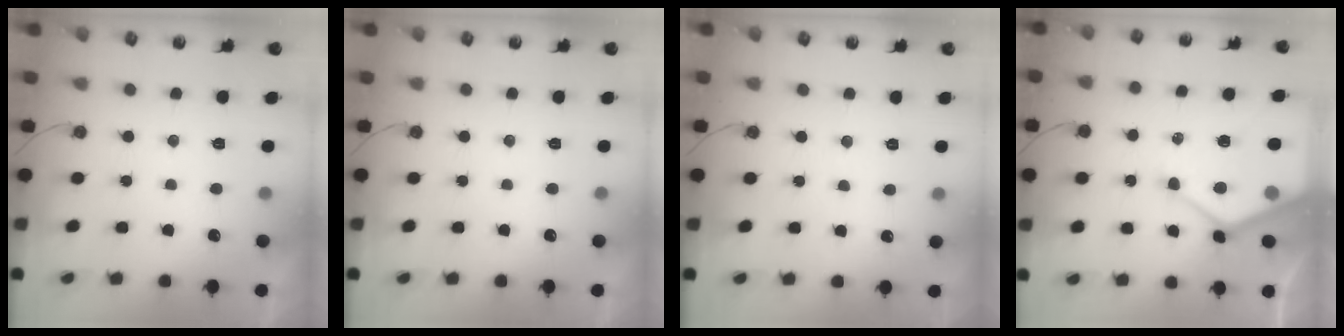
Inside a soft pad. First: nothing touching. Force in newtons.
{"total": 0.0}
{"total": 3.0, "press": 3.0, "slide": 0.6}
{"total": 13.7, "press": 13.6, "slide": 1.5}